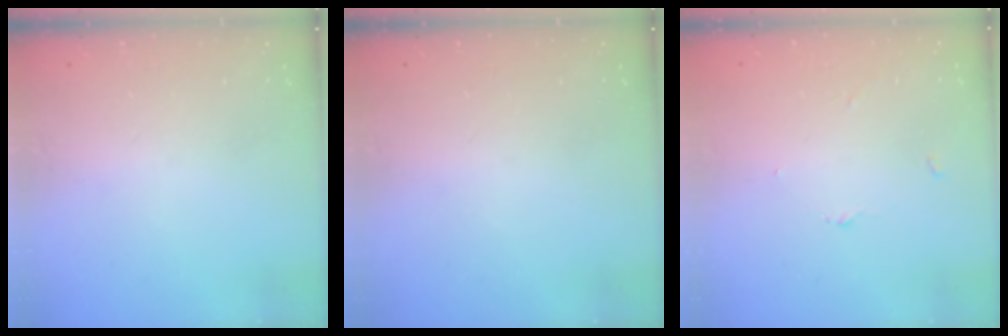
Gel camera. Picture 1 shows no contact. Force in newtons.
{"total": 0.0}
{"total": 2.7, "press": 2.7, "slide": 0.3}